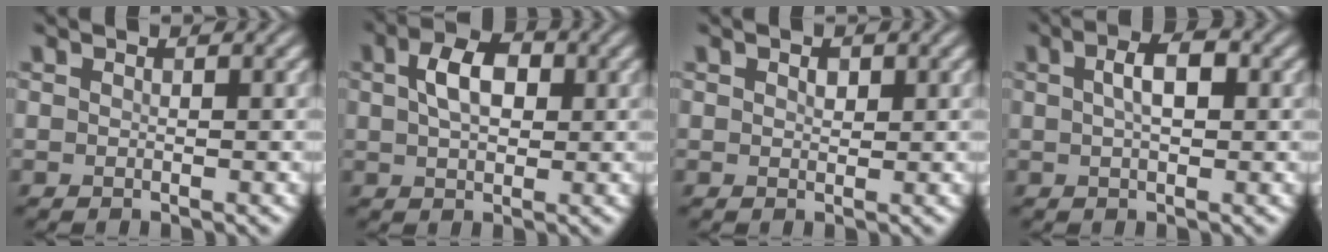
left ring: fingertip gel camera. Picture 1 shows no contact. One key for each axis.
{"total": 4.4, "fx": 1.0, "fy": 2.7, "fz": 3.2, "tx": -0.061, "ty": 0.010, "tz": 0.013}
{"total": 1.0, "fx": 0.5, "fy": 0.6, "fz": 0.6, "tx": -0.009, "ty": -0.001, "tz": 0.007}
{"total": 3.2, "fx": 0.7, "fy": 1.5, "fz": 2.8, "tx": -0.049, "ty": 0.007, "tz": 0.008}